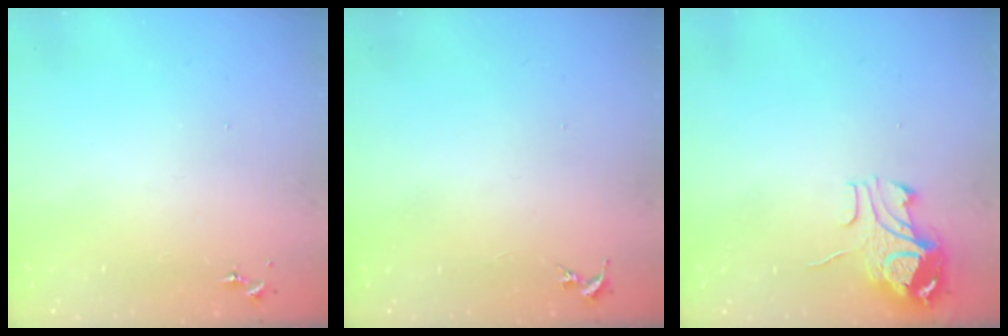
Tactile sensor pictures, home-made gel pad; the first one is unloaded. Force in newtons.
{"total": 0.0}
{"total": 9.8, "press": 9.8, "slide": 1.2}